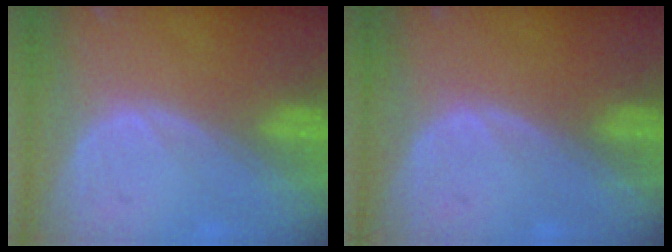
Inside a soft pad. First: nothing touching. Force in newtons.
{"total": 0.0}